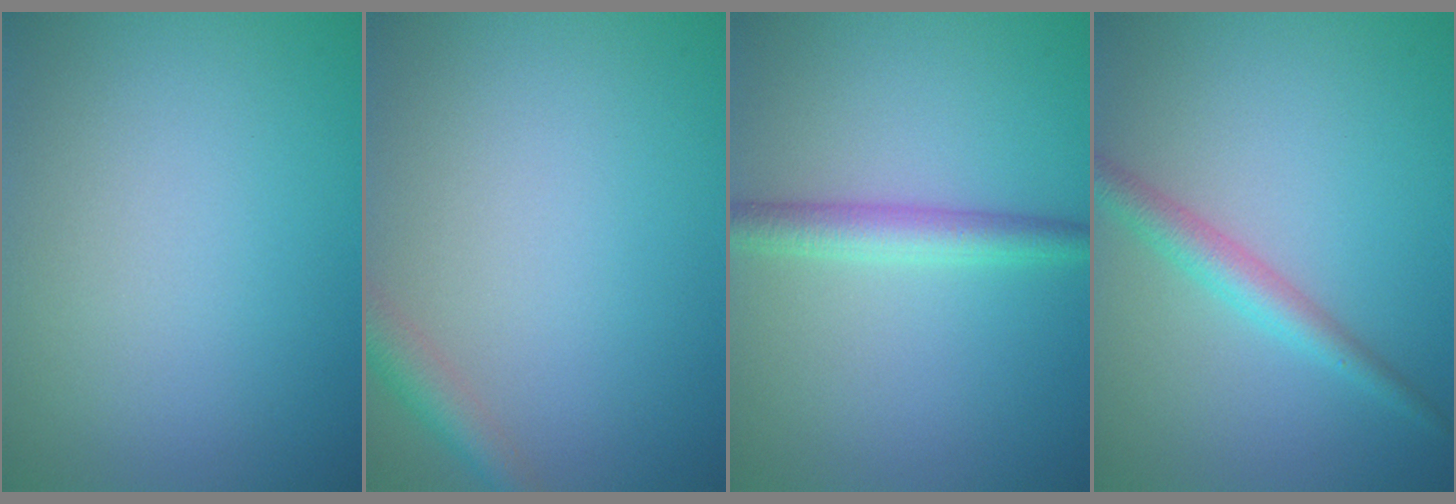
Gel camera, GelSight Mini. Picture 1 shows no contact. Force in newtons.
{"total": 2.3, "press": 2.3, "slide": 0.1}
{"total": 2.9, "press": 2.9, "slide": 0.1}
{"total": 2.6, "press": 2.5, "slide": 0.1}